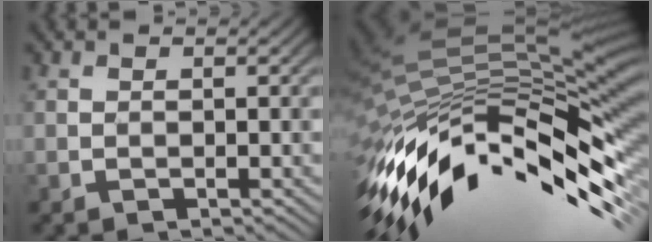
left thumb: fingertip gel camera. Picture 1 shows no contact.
{"total": 17.5, "force": [-6.7, 5.6, 15.1], "torque": [-0.307, -0.022, -0.107]}